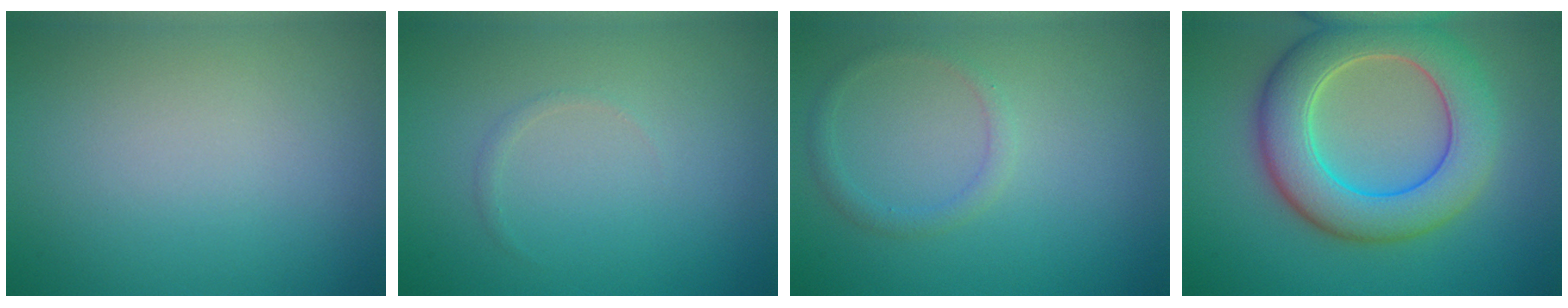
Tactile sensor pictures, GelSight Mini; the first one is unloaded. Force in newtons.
{"total": 0.5, "press": 0.5, "slide": 0.1}
{"total": 1.4, "press": 1.4, "slide": 0.1}
{"total": 8.6, "press": 8.6, "slide": 0.5}